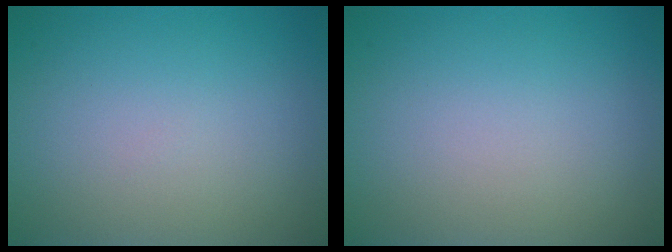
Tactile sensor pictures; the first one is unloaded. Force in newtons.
{"total": 0.0}